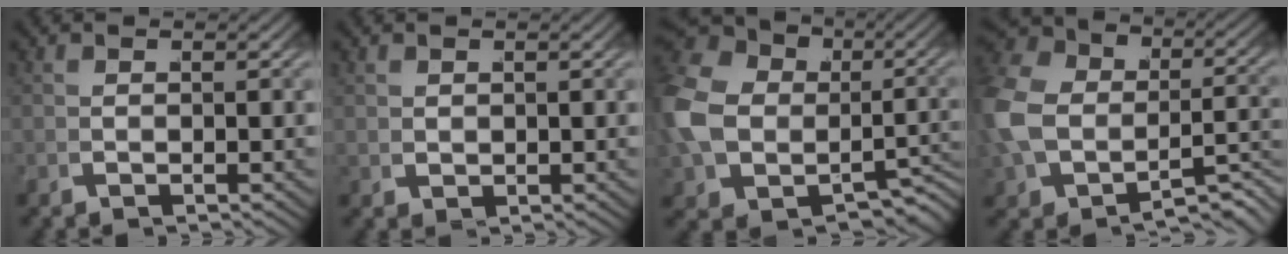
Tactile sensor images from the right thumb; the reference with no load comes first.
{"total": 1.0, "force": [0.9, 0.4, 0.2], "torque": [-0.005, -0.009, 0.026]}
{"total": 14.8, "force": [-1.0, 11.9, 8.8], "torque": [-0.216, -0.061, 0.014]}
{"total": 9.7, "force": [-2.2, 7.1, 6.1], "torque": [-0.145, -0.028, -0.015]}